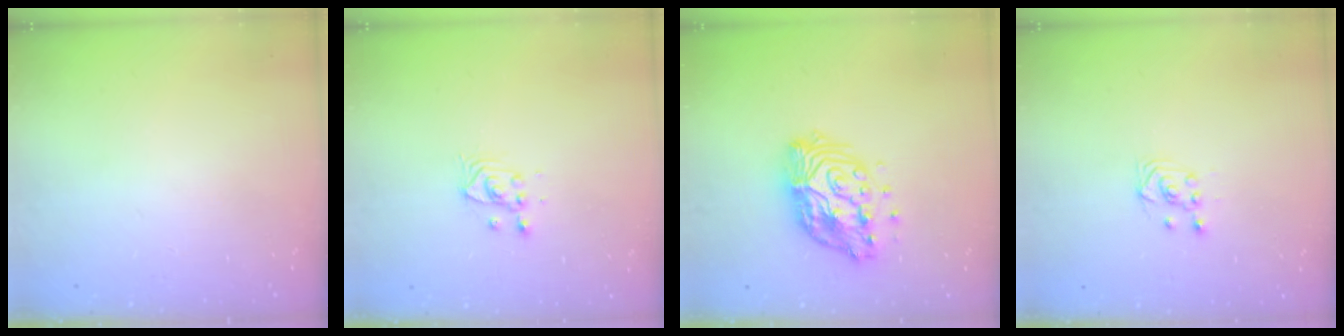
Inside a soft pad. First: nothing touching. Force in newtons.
{"total": 3.7, "press": 3.7, "slide": 0.3}
{"total": 14.1, "press": 14.1, "slide": 1.1}
{"total": 2.5, "press": 2.2, "slide": 1.2}